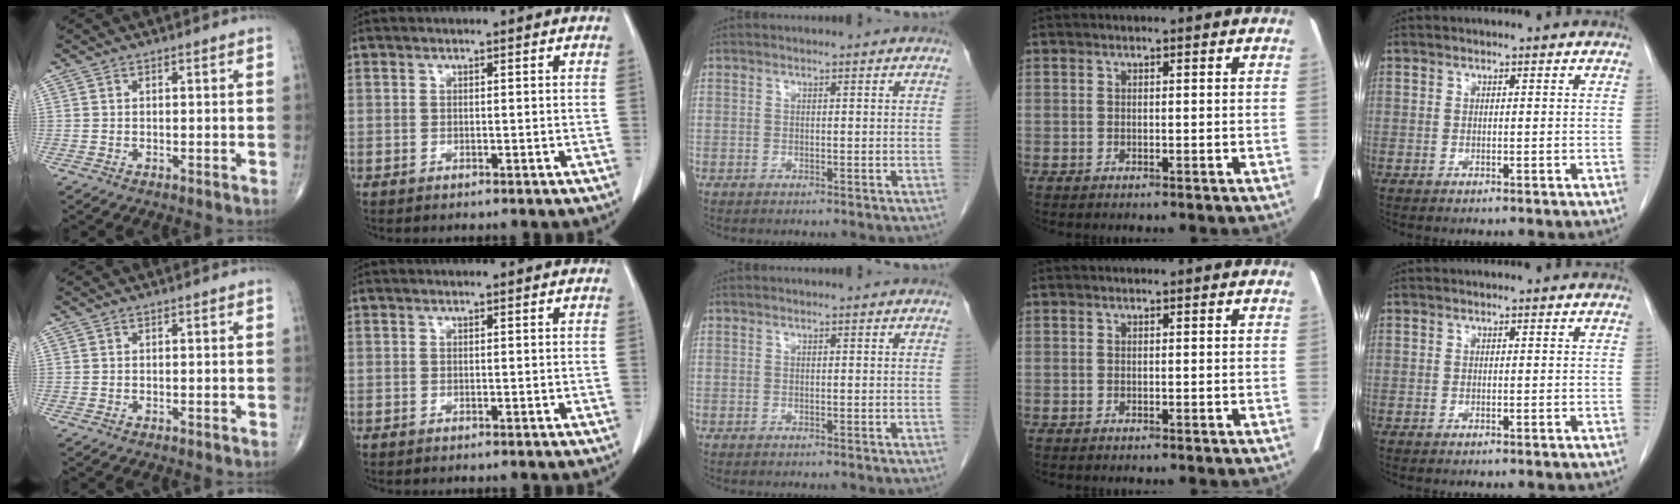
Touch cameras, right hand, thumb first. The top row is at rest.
{}